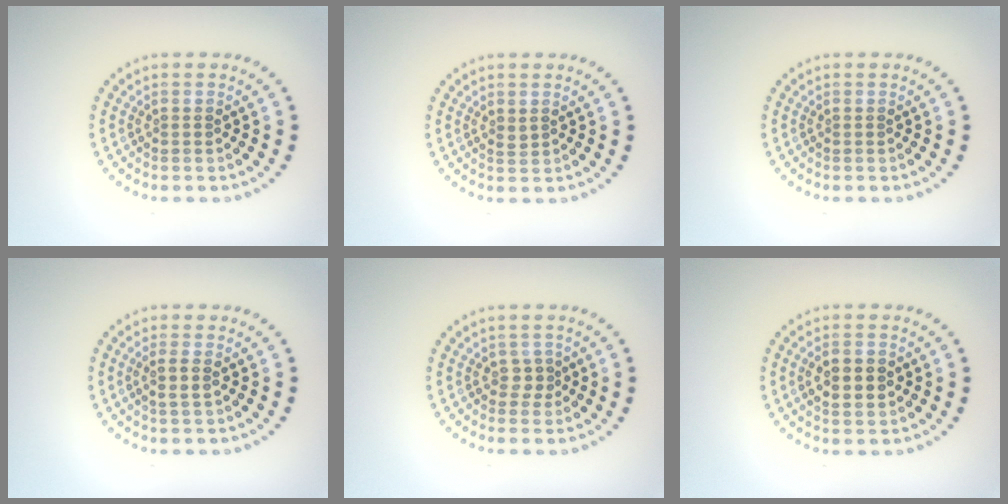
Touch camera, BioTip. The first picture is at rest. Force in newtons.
{"total": 0.6, "press": 0.5, "slide": 0.1}
{"total": 0.0}
{"total": 1.3, "press": 1.2, "slide": 0.6}
{"total": 1.1, "press": 0.9, "slide": 0.6}
{"total": 3.1, "press": 3.1, "slide": 0.1}